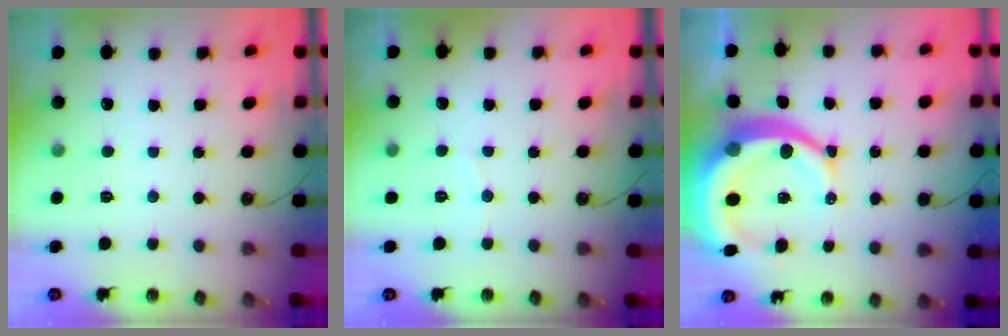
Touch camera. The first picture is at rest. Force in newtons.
{"total": 2.5, "press": 2.5, "slide": 0.4}
{"total": 16.9, "press": 16.8, "slide": 1.9}